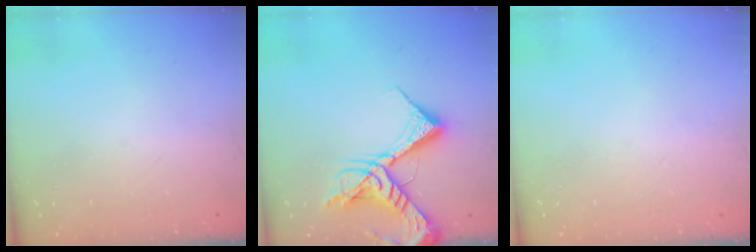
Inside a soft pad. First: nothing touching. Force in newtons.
{"total": 14.6, "press": 14.5, "slide": 1.6}
{"total": 0.0}